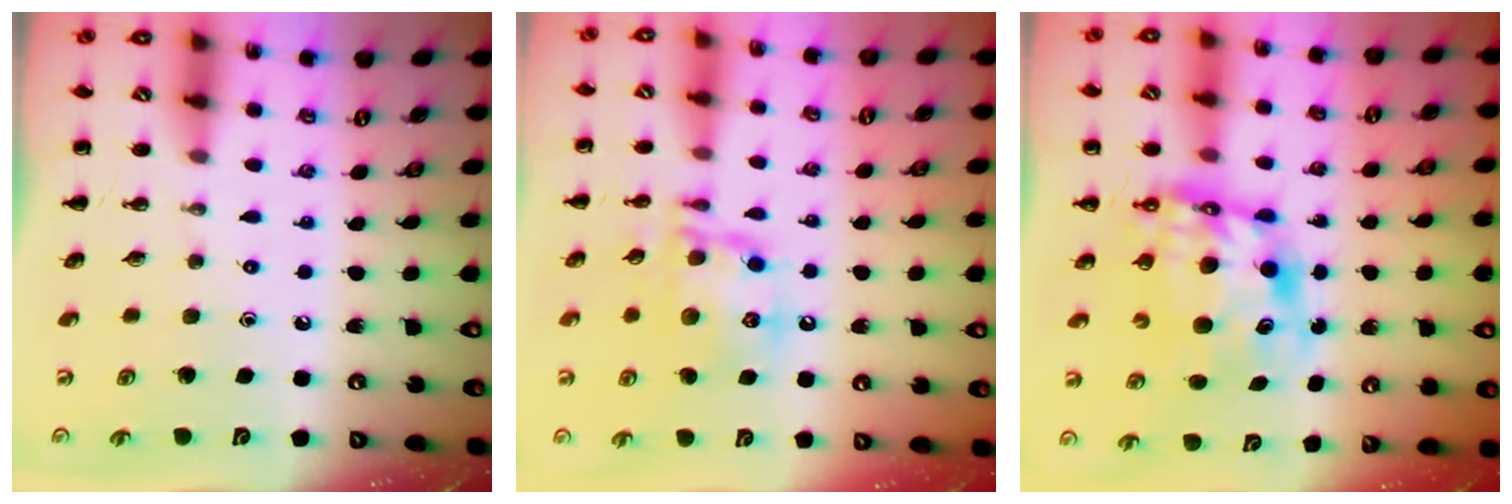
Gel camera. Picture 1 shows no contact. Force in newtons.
{"total": 15.3, "press": 15.1, "slide": 2.1}
{"total": 10.0, "press": 9.7, "slide": 2.6}